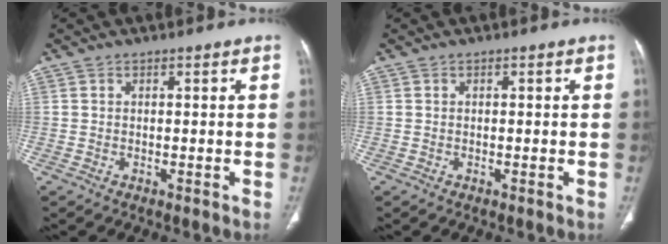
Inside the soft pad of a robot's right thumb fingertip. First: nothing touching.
{"total": 0.0}